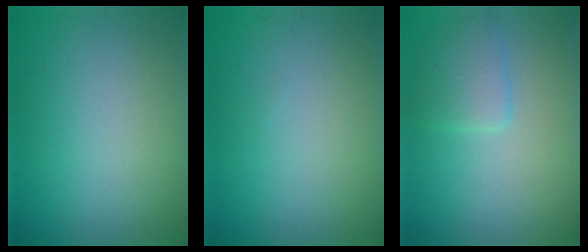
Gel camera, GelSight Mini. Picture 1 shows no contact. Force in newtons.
{"total": 0.0}
{"total": 2.6, "press": 2.6, "slide": 0.1}